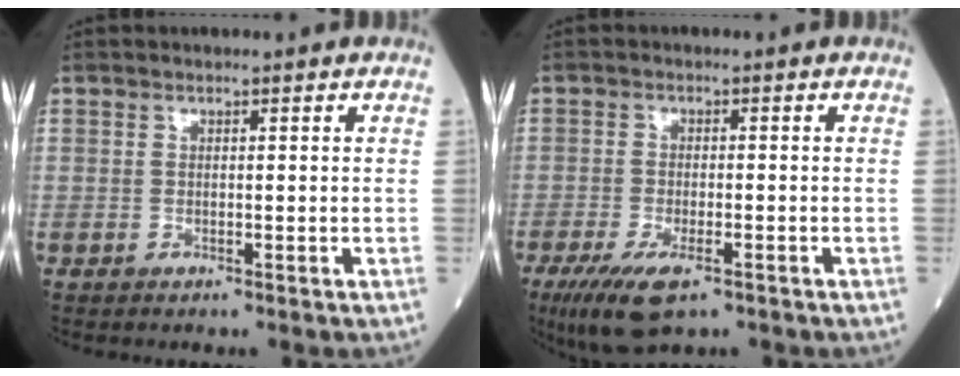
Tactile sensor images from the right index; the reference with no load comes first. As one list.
[{"total": 7.9, "force": [-4.6, 2.6, 5.9], "torque": [-0.109, -0.018, -0.077]}]